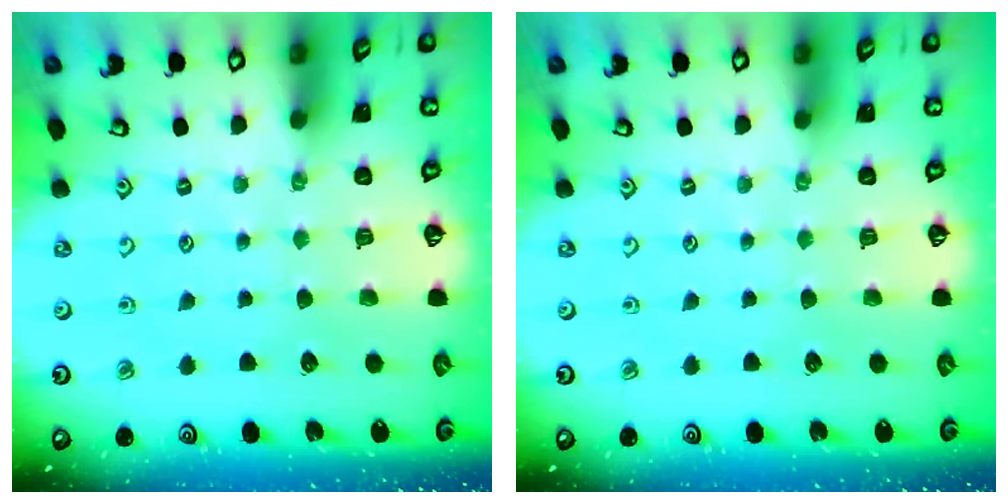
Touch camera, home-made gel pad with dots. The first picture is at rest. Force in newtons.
{"total": 0.0}